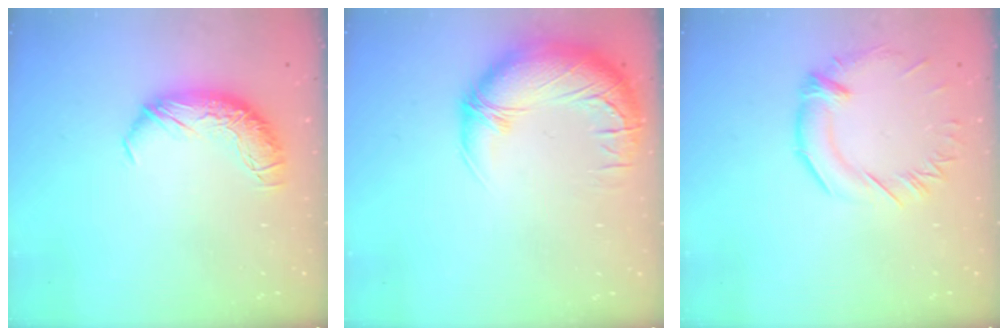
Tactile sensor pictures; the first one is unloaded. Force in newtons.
{"total": 4.0, "press": 2.0, "slide": 3.4}
{"total": 1.2, "press": 0.6, "slide": 1.1}